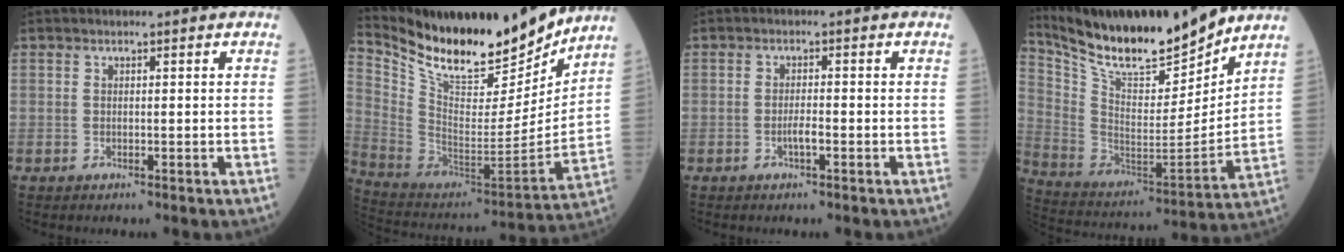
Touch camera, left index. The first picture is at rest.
{"total": 23.6, "force": [20.2, 5.5, 10.9], "torque": [-0.207, -0.032, 0.335]}
{"total": 1.7, "force": [-0.7, 0.2, 1.5], "torque": [-0.027, 0.001, -0.014]}
{"total": 20.8, "force": [18.2, 2.9, 9.6], "torque": [-0.186, -0.021, 0.317]}